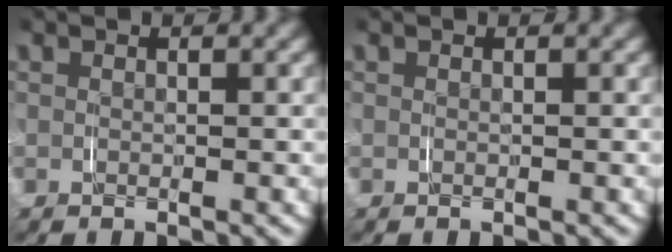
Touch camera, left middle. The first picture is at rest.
{"total": 0.0}